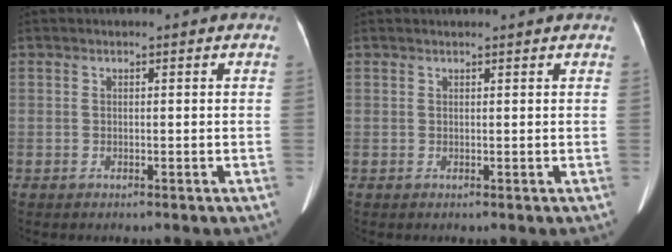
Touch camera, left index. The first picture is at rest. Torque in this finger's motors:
{"motor_torque": [-0.81, -0.07, -0.39, -0.01]}